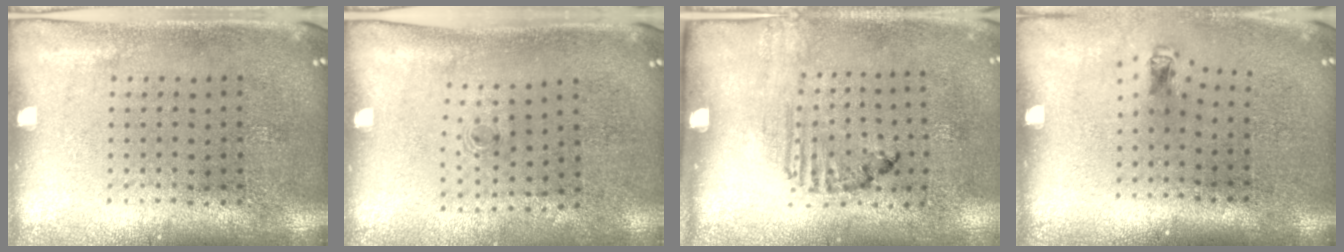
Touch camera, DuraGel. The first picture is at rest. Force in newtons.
{"total": 0.6, "press": 0.3, "slide": 0.5}
{"total": 1.7, "press": 1.0, "slide": 1.4}
{"total": 0.6, "press": 0.3, "slide": 0.5}